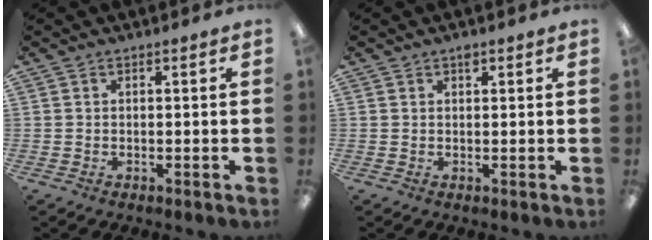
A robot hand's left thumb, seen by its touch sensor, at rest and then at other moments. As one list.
[{"total": 1.6, "force": [1.1, 0.8, 0.9], "torque": [-0.002, -0.005, 0.016]}]